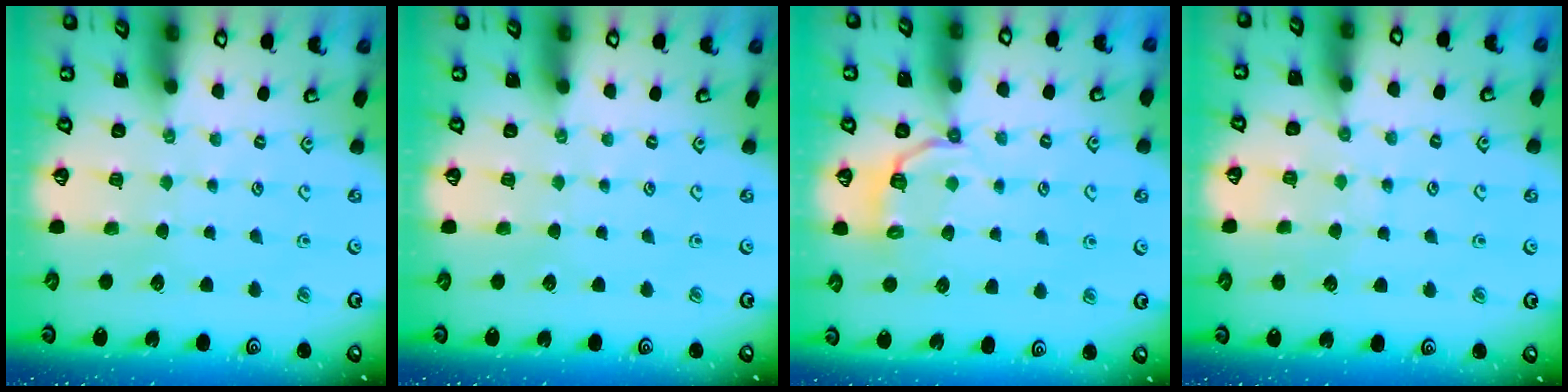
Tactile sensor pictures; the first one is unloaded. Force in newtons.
{"total": 0.0}
{"total": 4.2, "press": 3.5, "slide": 2.2}
{"total": 4.2, "press": 4.1, "slide": 0.6}